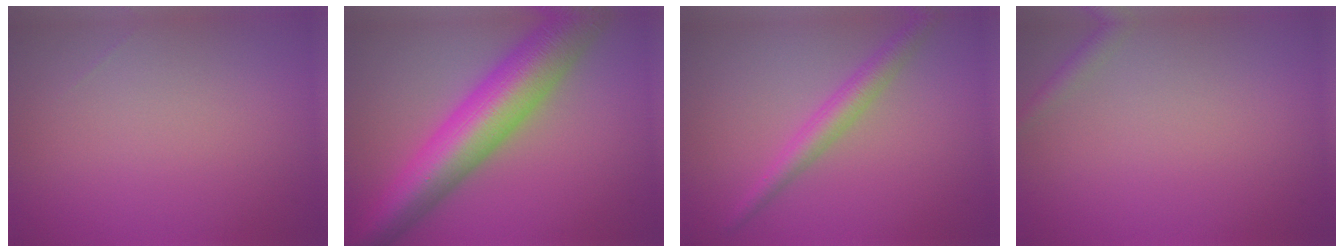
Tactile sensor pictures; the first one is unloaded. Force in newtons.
{"total": 10.6, "press": 10.6, "slide": 0.0}
{"total": 2.9, "press": 2.9, "slide": 0.0}
{"total": 1.3, "press": 1.3, "slide": 0.1}